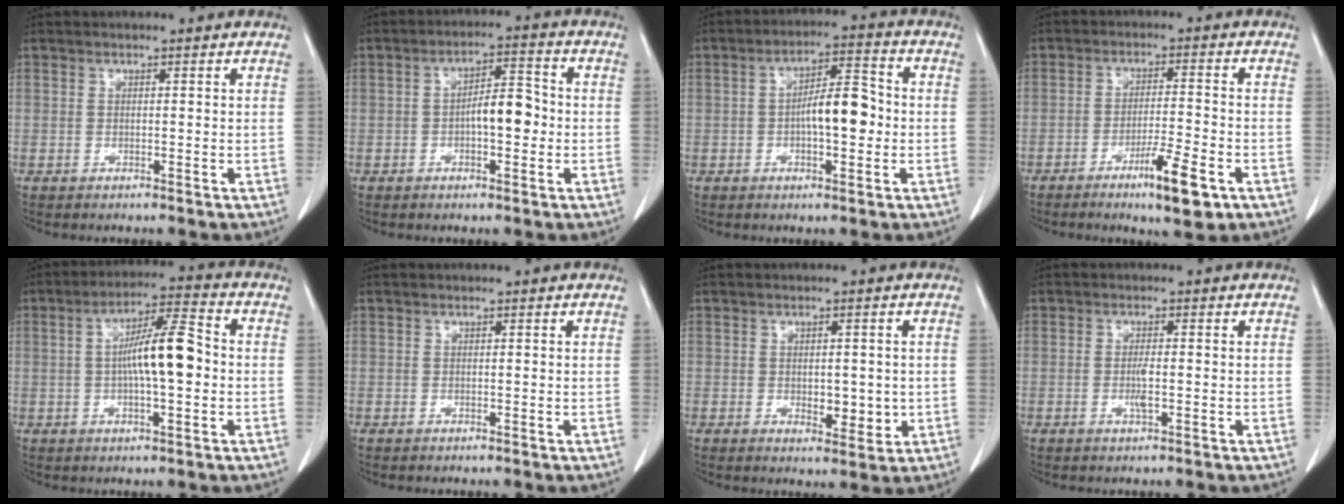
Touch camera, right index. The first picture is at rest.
{"total": 6.0, "force": [-1.0, 2.1, 5.5], "torque": [-0.091, 0.018, -0.017]}
{"total": 7.7, "force": [-0.9, 2.5, 7.2], "torque": [-0.125, 0.019, -0.016]}
{"total": 7.9, "force": [-4.3, 0.7, 6.5], "torque": [-0.108, -0.010, -0.065]}
{"total": 9.6, "force": [-0.2, 1.7, 9.4], "torque": [-0.168, 0.017, -0.010]}
{"total": 0.0}
{"total": 4.1, "force": [-0.6, 2.1, 3.5], "torque": [-0.043, -0.004, -0.001]}
{"total": 2.0, "force": [-0.6, 0.2, 1.9], "torque": [-0.039, -0.002, -0.011]}